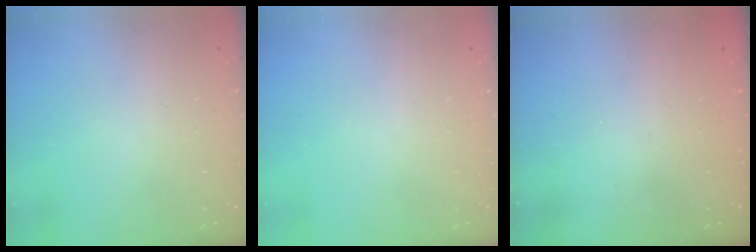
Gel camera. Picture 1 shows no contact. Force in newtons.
{"total": 0.0}
{"total": 2.4, "press": 2.3, "slide": 0.8}